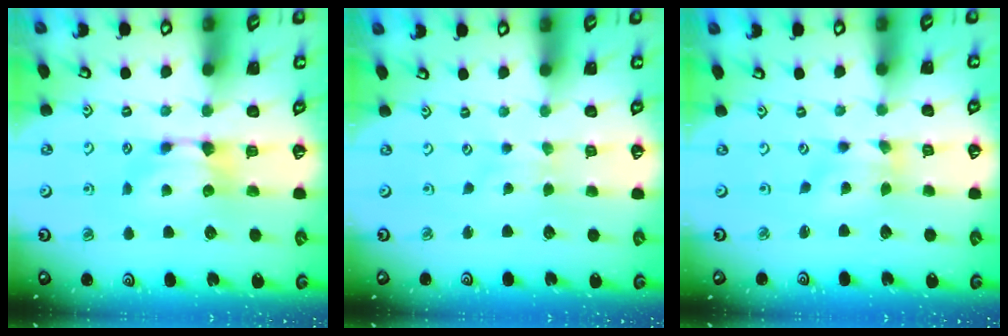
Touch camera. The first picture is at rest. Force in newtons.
{"total": 2.0, "press": 2.0, "slide": 0.1}
{"total": 1.3, "press": 0.1, "slide": 1.3}